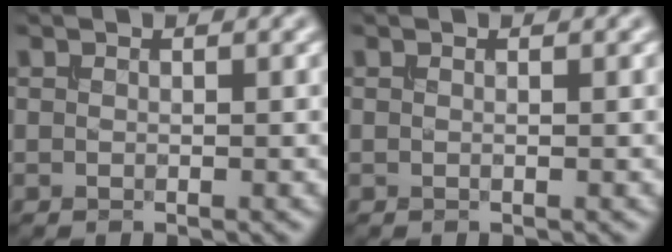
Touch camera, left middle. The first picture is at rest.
{"total": 0.0}